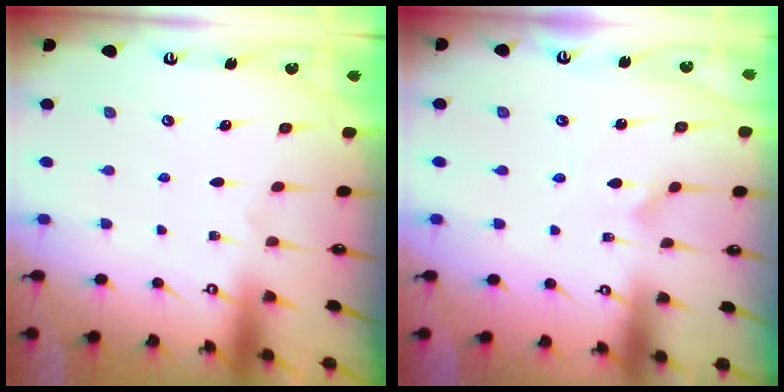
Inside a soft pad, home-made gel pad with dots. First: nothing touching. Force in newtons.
{"total": 1.4, "press": 1.4, "slide": 0.1}